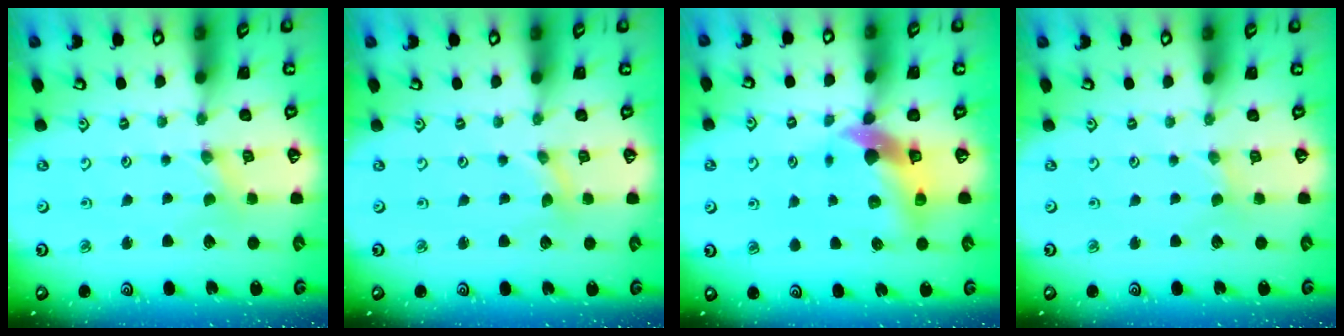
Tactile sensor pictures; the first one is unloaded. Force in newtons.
{"total": 0.0}
{"total": 9.7, "press": 9.5, "slide": 1.6}
{"total": 0.0}